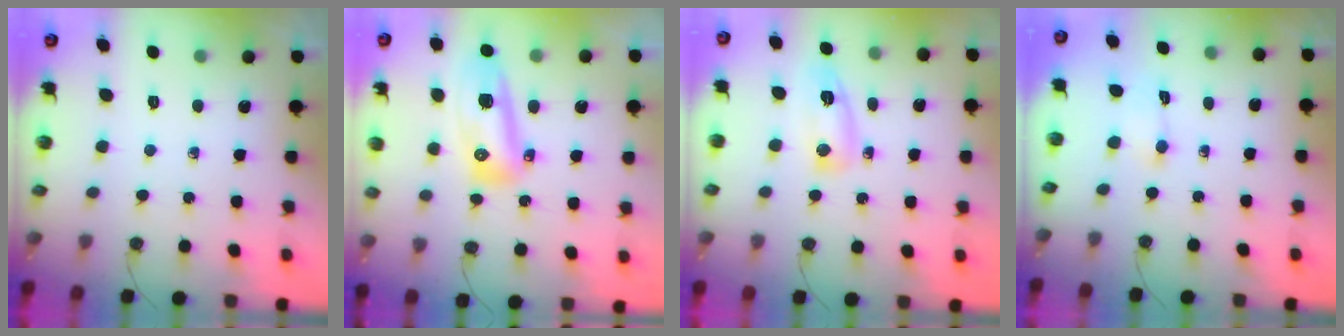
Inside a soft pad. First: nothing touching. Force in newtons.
{"total": 14.4, "press": 13.4, "slide": 5.2}
{"total": 6.7, "press": 6.6, "slide": 0.9}
{"total": 1.9, "press": 1.7, "slide": 0.7}